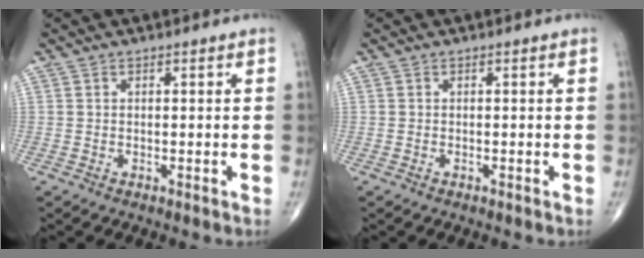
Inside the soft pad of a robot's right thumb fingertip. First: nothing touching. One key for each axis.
{"total": 0.0}